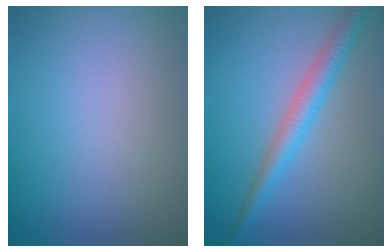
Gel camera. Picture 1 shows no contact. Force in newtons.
{"total": 3.0, "press": 3.0, "slide": 0.0}